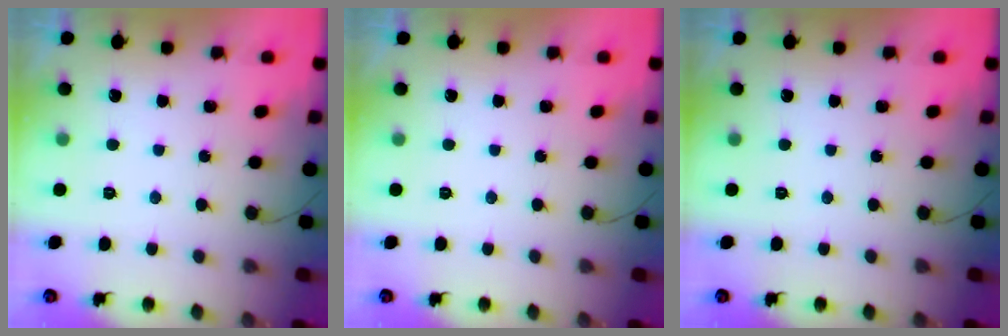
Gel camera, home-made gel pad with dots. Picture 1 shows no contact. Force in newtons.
{"total": 0.0}
{"total": 0.0}